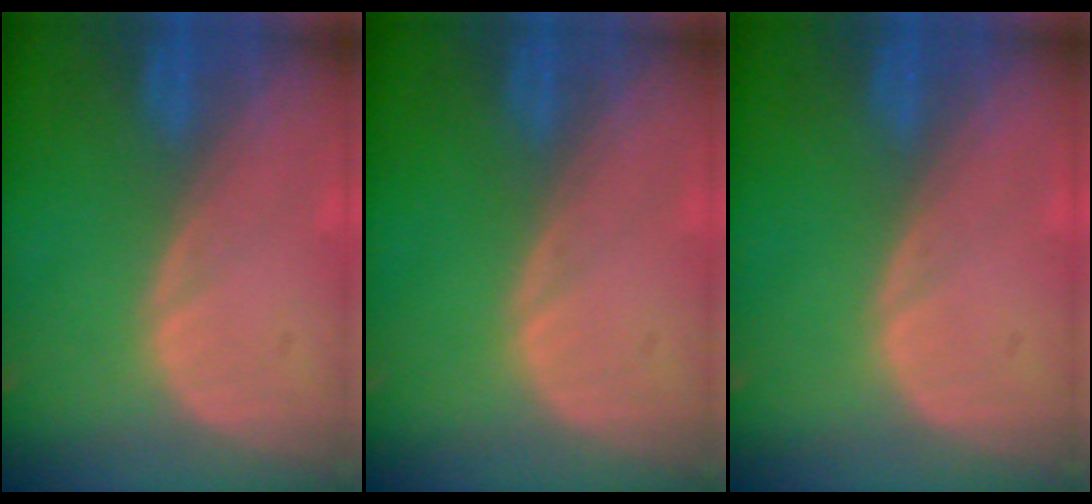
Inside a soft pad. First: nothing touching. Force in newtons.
{"total": 0.0}
{"total": 0.0}